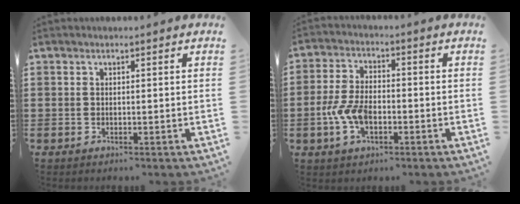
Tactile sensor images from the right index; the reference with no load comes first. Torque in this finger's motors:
{"motor_torque": [2.14, 0.00, 0.63, 0.21]}